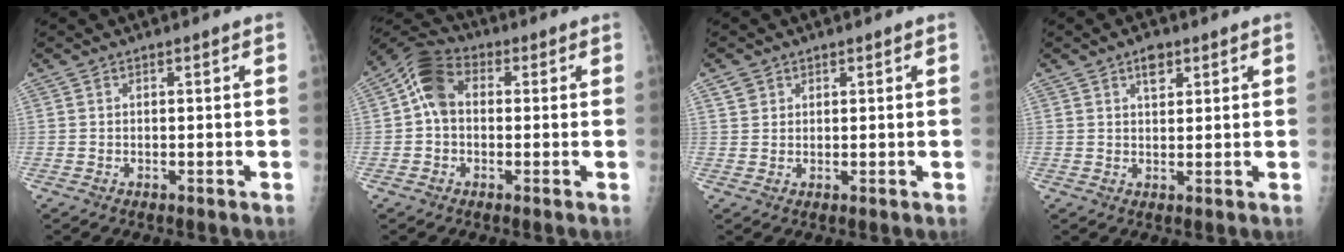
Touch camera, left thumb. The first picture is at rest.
{"total": 8.1, "force": [0.7, 5.9, 5.5], "torque": [-0.091, 0.025, -0.001]}
{"total": 2.1, "force": [1.2, 1.7, 0.3], "torque": [0.010, -0.006, 0.018]}
{"total": 3.4, "force": [2.0, 1.9, 2.1], "torque": [-0.020, -0.008, 0.031]}